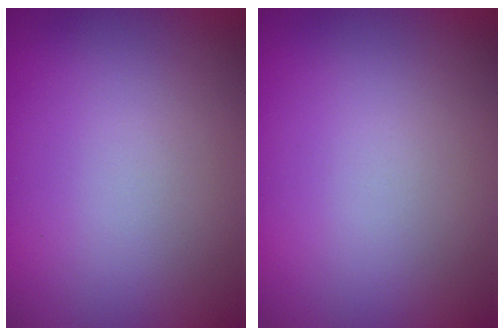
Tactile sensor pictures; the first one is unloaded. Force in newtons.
{"total": 0.0}